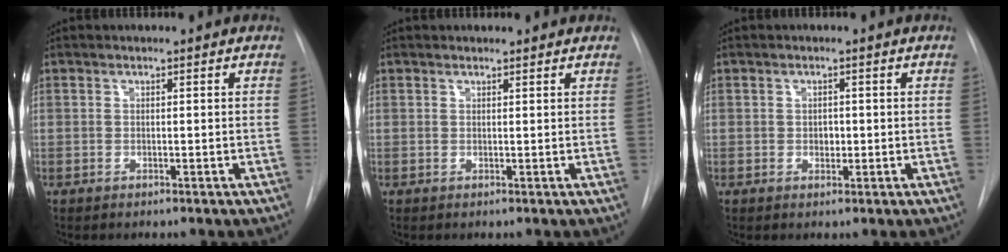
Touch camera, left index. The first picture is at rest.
{"total": 0.7, "force": [0.6, 0.3, 0.1], "torque": [-0.007, 0.007, 0.009]}
{"total": 1.5, "force": [-0.9, 0.9, 0.8], "torque": [-0.011, -0.004, -0.012]}